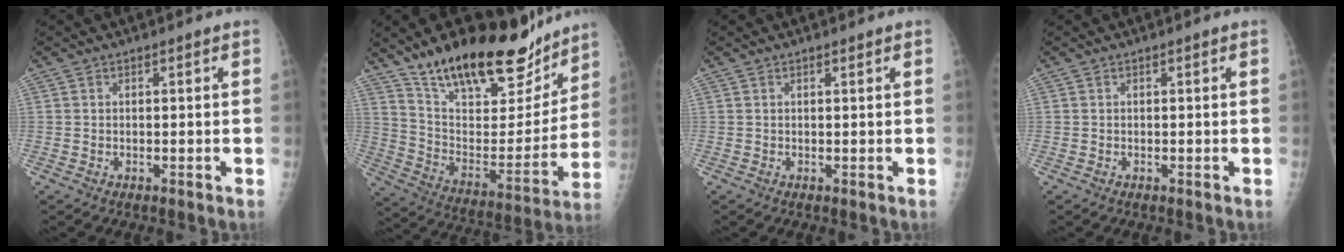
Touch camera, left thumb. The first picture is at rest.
{"total": 27.0, "force": [20.0, 10.1, 15.2], "torque": [-0.197, -0.082, 0.327]}
{"total": 0.6, "force": [0.4, 0.2, 0.4], "torque": [-0.008, -0.001, 0.006]}
{"total": 0.0}